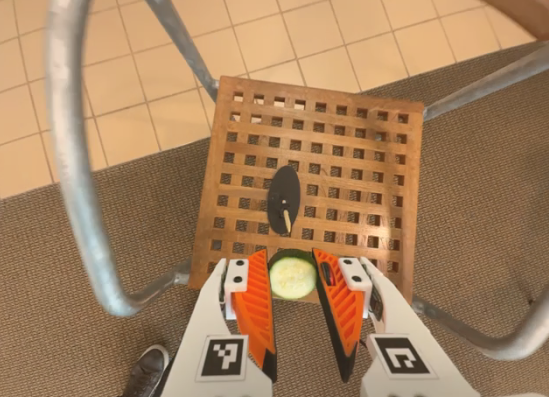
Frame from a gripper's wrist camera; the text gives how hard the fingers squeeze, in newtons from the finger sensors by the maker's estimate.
{"total": 6.9, "left": 6.7, "right": 7.0}